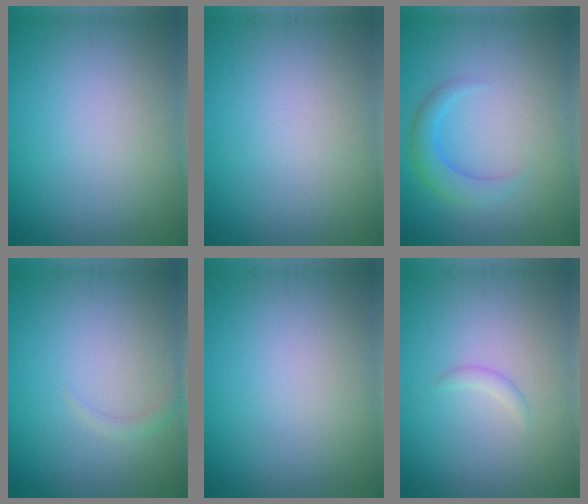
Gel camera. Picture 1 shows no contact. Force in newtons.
{"total": 0.0}
{"total": 2.4, "press": 2.4, "slide": 0.2}
{"total": 0.8, "press": 0.8, "slide": 0.1}
{"total": 0.0}
{"total": 0.9, "press": 0.9, "slide": 0.0}